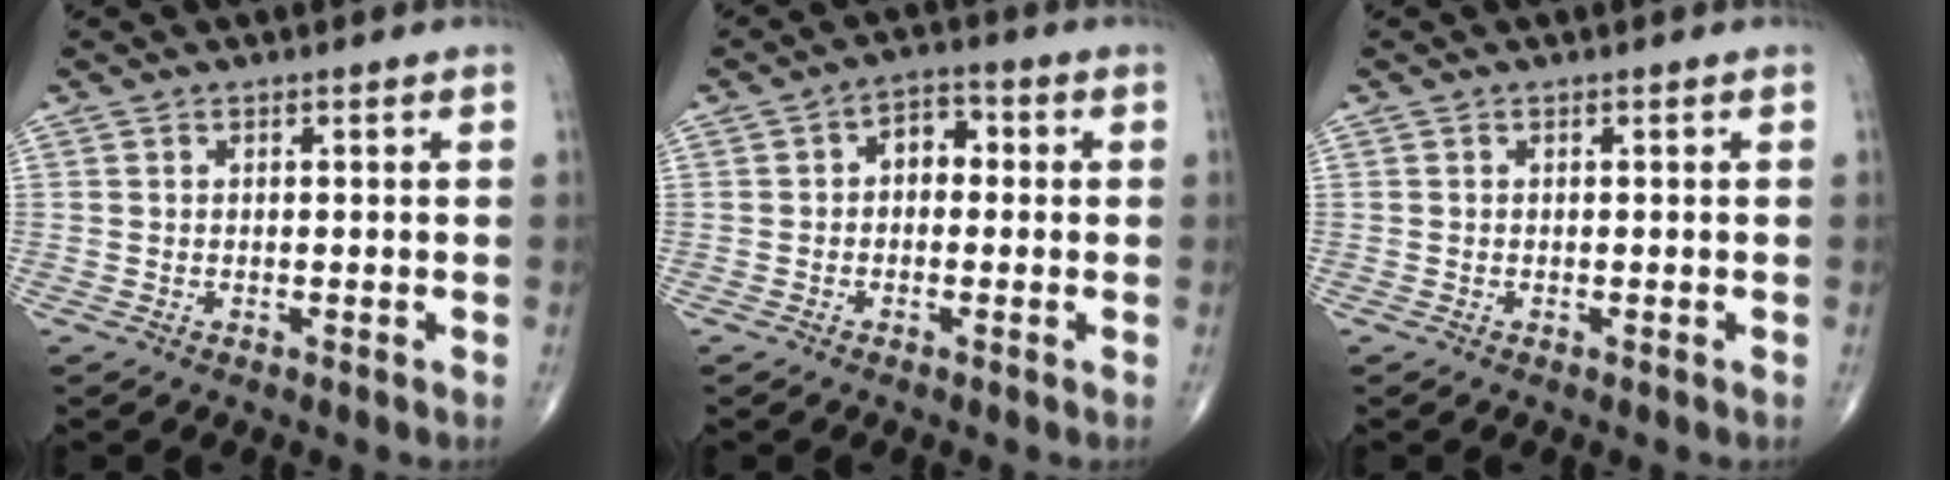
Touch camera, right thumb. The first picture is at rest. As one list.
[{"total": 4.7, "force": [0.1, 3.3, 3.3], "torque": [-0.025, 0.019, -0.013]}, {"total": 0.0}]